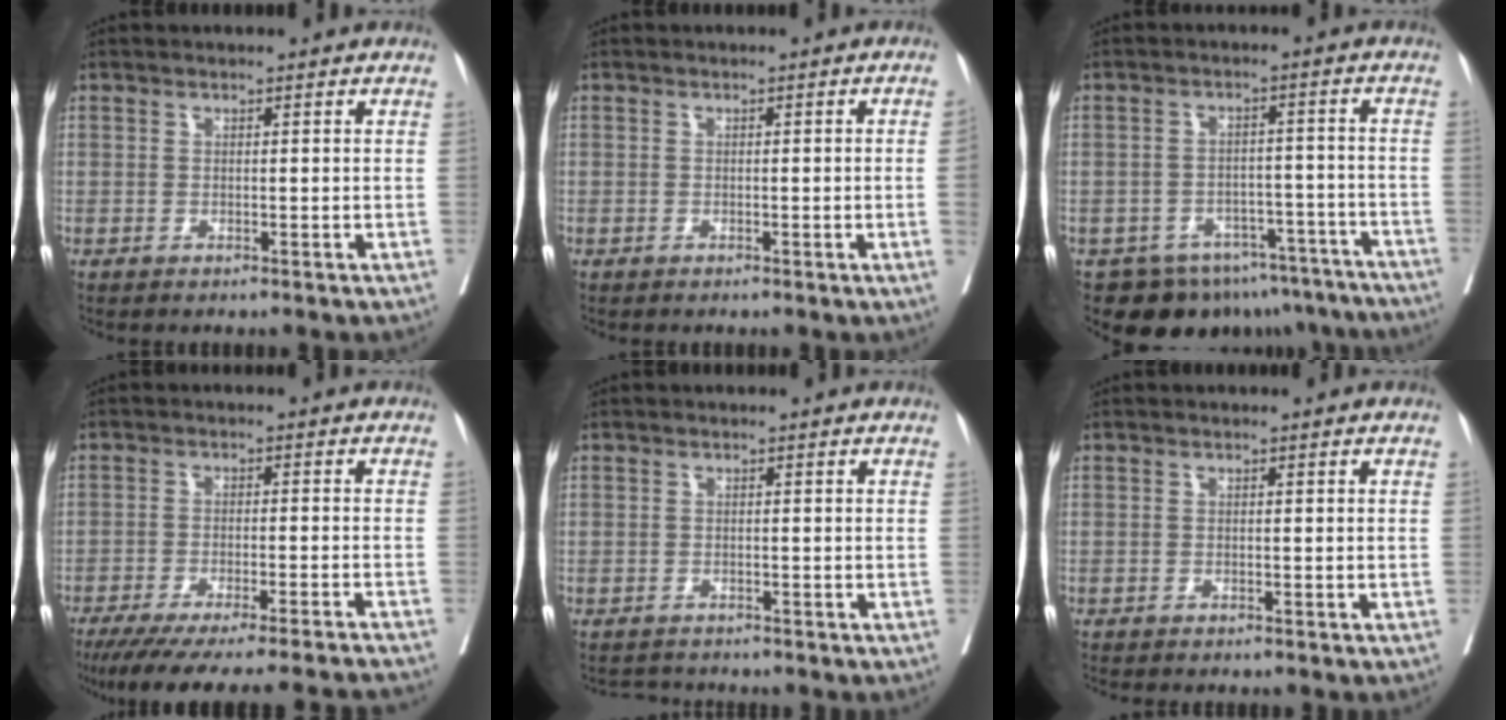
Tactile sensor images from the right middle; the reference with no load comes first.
{"total": 1.6, "force": [-0.4, -0.4, 1.5], "torque": [-0.027, 0.001, -0.003]}
{"total": 15.2, "force": [-12.4, 7.8, 4.1], "torque": [-0.045, 0.026, -0.144]}
{"total": 21.9, "force": [-19.9, 0.0, 9.2], "torque": [-0.114, -0.057, -0.269]}
{"total": 1.9, "force": [-1.8, 0.4, -0.4], "torque": [0.004, -0.010, -0.031]}
{"total": 3.0, "force": [-2.7, 0.4, 1.3], "torque": [-0.022, -0.006, -0.035]}